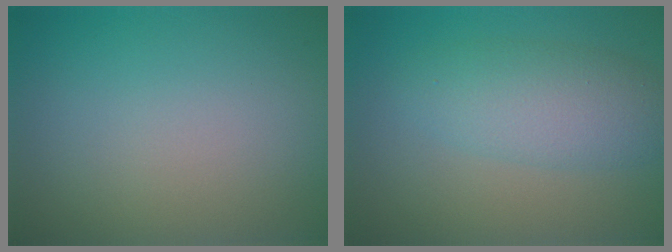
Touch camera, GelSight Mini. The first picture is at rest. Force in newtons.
{"total": 4.4, "press": 4.4, "slide": 0.0}